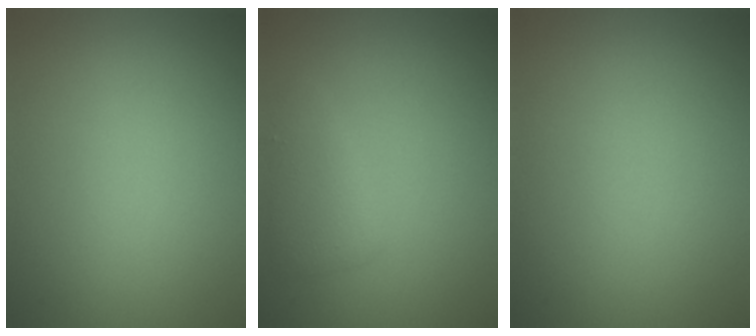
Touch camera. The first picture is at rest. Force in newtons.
{"total": 1.9, "press": 1.9, "slide": 0.0}
{"total": 0.0}